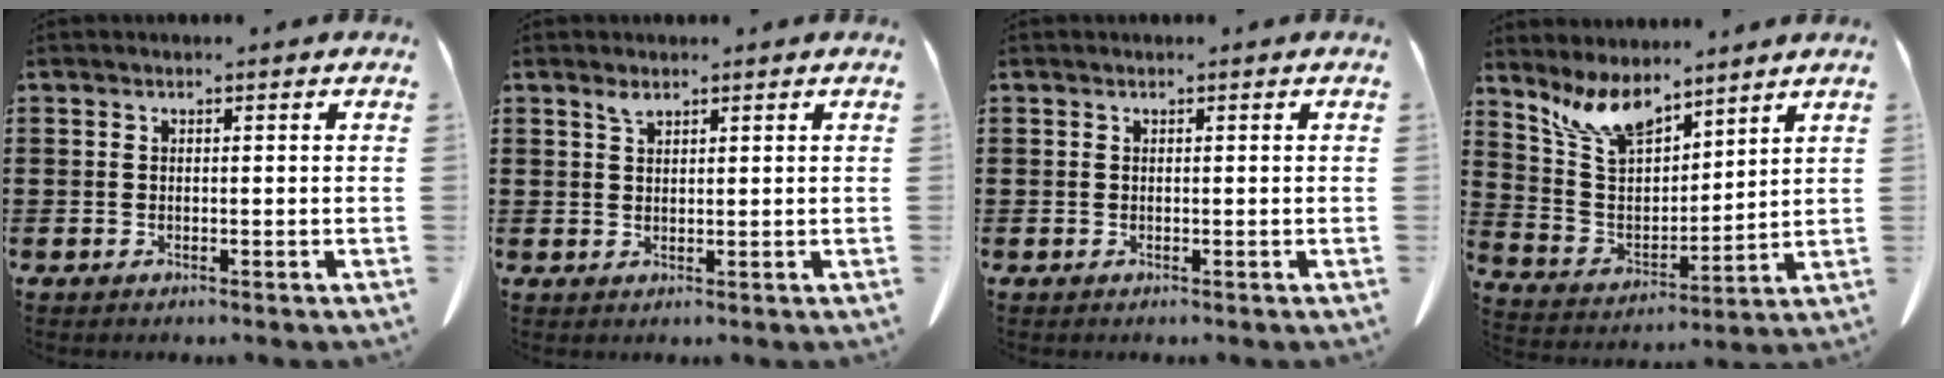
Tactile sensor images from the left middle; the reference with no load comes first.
{"total": 1.6, "force": [1.3, 0.5, 0.7], "torque": [-0.010, -0.005, 0.024]}
{"total": 0.0}
{"total": 9.4, "force": [7.5, 3.6, 4.5], "torque": [-0.117, -0.023, 0.141]}